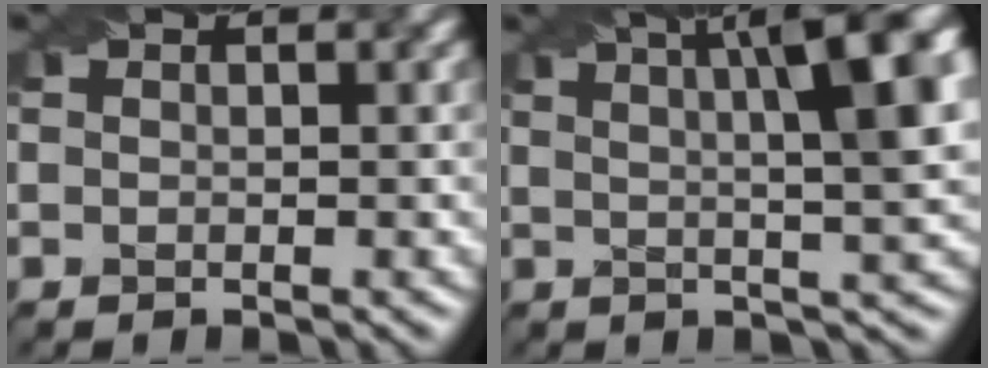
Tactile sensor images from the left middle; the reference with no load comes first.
{"total": 12.7, "force": [4.5, 4.0, 11.2], "torque": [-0.096, 0.040, 0.050]}